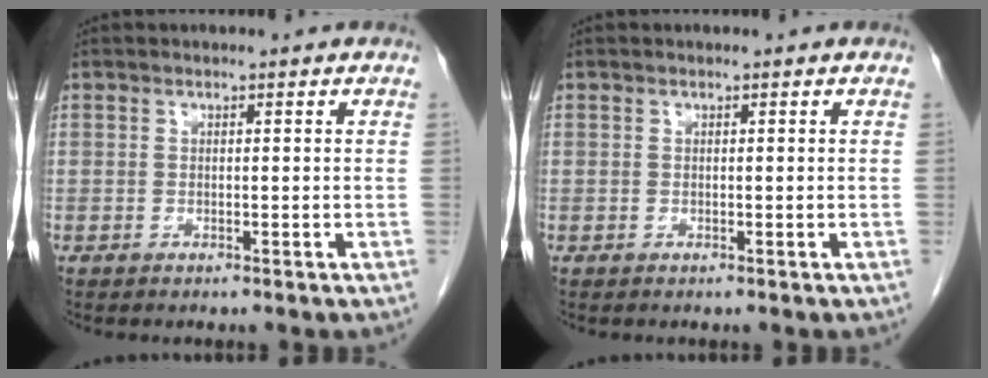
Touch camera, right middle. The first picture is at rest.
{"total": 0.0}